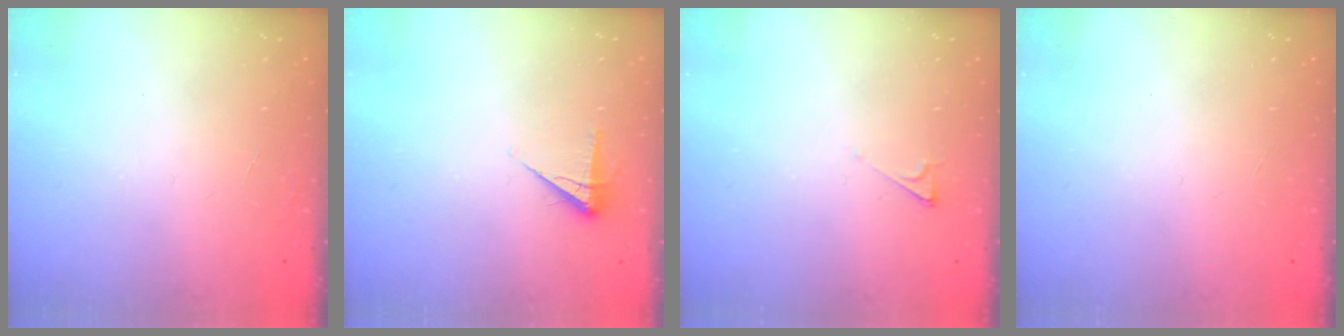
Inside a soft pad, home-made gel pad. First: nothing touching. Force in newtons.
{"total": 4.8, "press": 4.7, "slide": 0.9}
{"total": 2.8, "press": 2.7, "slide": 0.5}
{"total": 0.0}